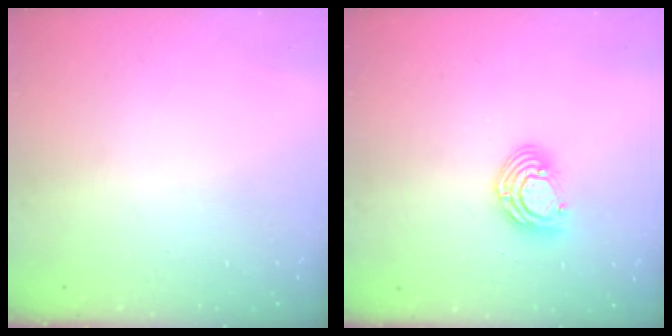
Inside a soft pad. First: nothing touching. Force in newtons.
{"total": 8.8, "press": 8.7, "slide": 1.5}